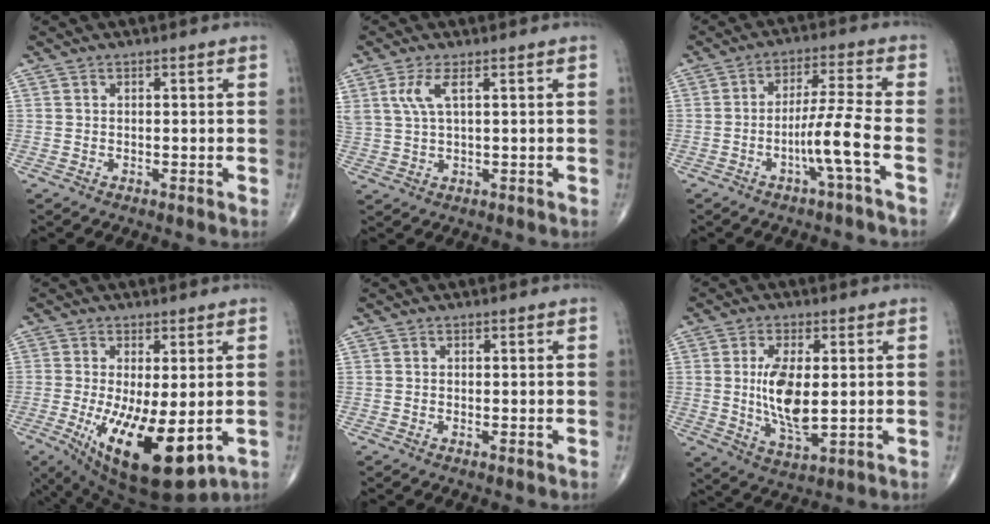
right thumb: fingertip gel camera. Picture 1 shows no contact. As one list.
[{"total": 4.4, "force": [1.8, 1.2, 3.8], "torque": [-0.096, -0.003, 0.045]}, {"total": 7.6, "force": [-3.1, -0.8, 6.9], "torque": [-0.140, 0.023, -0.057]}, {"total": 16.0, "force": [-3.6, 5.9, 14.4], "torque": [-0.252, -0.031, -0.036]}, {"total": 0.0}, {"total": 10.6, "force": [0.7, 4.5, 9.5], "torque": [-0.175, -0.022, 0.018]}]